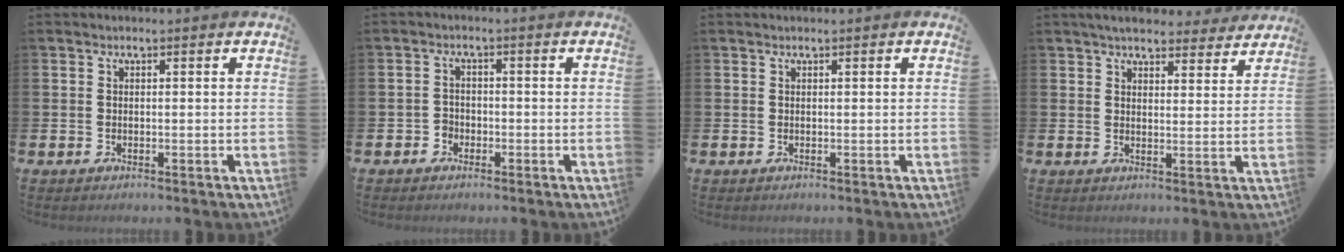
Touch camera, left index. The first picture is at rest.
{"total": 1.9, "force": [-1.2, 1.5, 0.1], "torque": [-0.014, 0.008, -0.025]}
{"total": 0.0}
{"total": 4.9, "force": [4.6, 1.2, 0.9], "torque": [-0.018, -0.027, 0.080]}